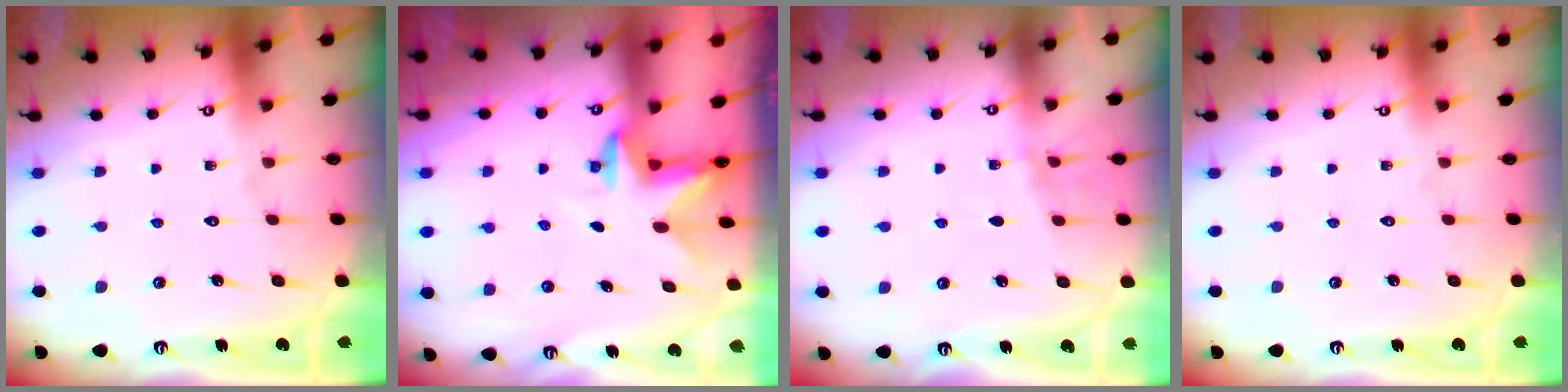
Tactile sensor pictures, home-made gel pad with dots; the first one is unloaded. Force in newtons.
{"total": 2.4, "press": 2.3, "slide": 0.4}
{"total": 3.1, "press": 3.1, "slide": 0.4}
{"total": 0.0}